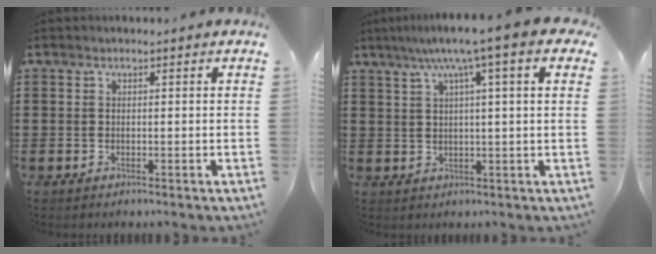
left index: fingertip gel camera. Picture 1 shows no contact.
{"total": 7.9, "force": [3.8, 0.2, 6.9], "torque": [-0.134, -0.002, 0.059]}